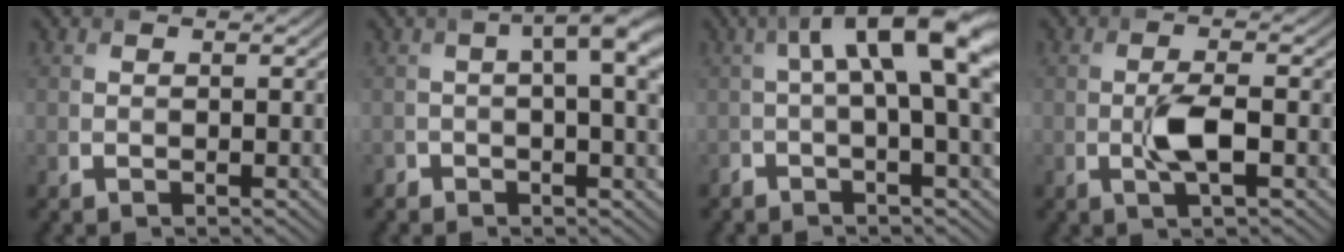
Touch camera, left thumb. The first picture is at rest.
{"total": 5.8, "force": [0.3, 1.7, 5.5], "torque": [-0.082, 0.006, 0.005]}
{"total": 9.8, "force": [1.4, 2.3, 9.5], "torque": [-0.142, 0.014, 0.024]}
{"total": 3.6, "force": [-0.6, 0.8, 3.4], "torque": [-0.076, 0.005, -0.013]}